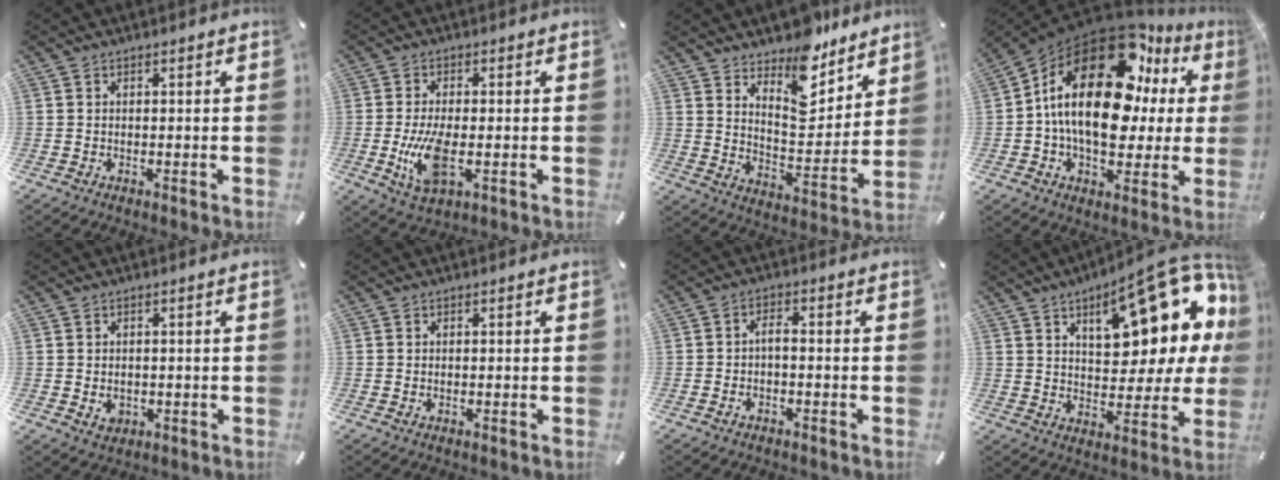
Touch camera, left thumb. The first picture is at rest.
{"total": 9.2, "force": [-1.6, 4.0, 8.1], "torque": [-0.186, -0.017, -0.028]}
{"total": 13.5, "force": [10.8, 6.3, 5.1], "torque": [-0.064, -0.094, 0.193]}
{"total": 24.5, "force": [6.5, 13.7, 19.2], "torque": [-0.347, -0.051, 0.101]}
{"total": 2.4, "force": [-0.2, 2.1, 1.1], "torque": [-0.012, 0.001, -0.005]}
{"total": 0.0}
{"total": 2.5, "force": [-0.9, 0.9, 2.2], "torque": [-0.040, 0.008, -0.018]}
{"total": 22.0, "force": [10.9, 9.7, 16.5], "torque": [-0.215, -0.065, 0.175]}